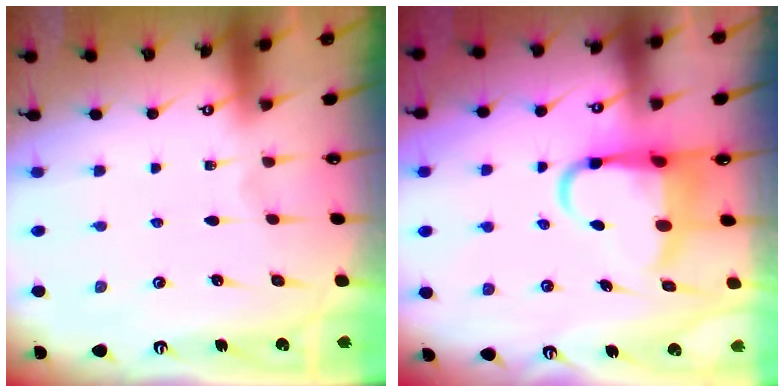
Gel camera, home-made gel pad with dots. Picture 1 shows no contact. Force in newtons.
{"total": 8.4, "press": 7.8, "slide": 3.1}